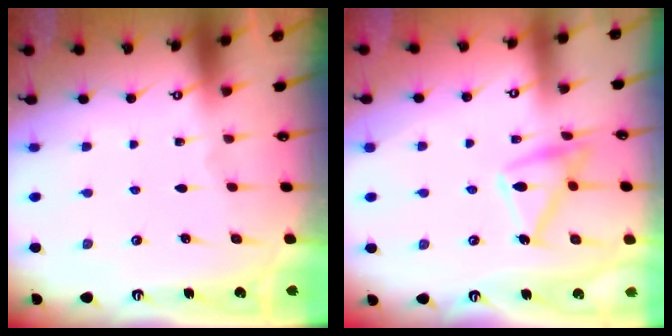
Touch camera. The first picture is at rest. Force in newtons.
{"total": 13.5, "press": 13.4, "slide": 0.7}